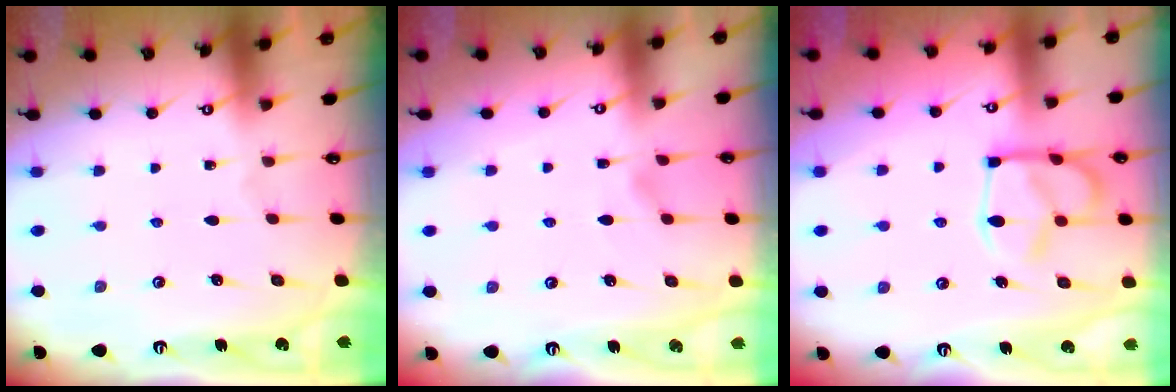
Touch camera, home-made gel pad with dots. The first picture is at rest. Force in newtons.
{"total": 1.1, "press": 0.6, "slide": 0.9}
{"total": 9.3, "press": 9.2, "slide": 1.4}